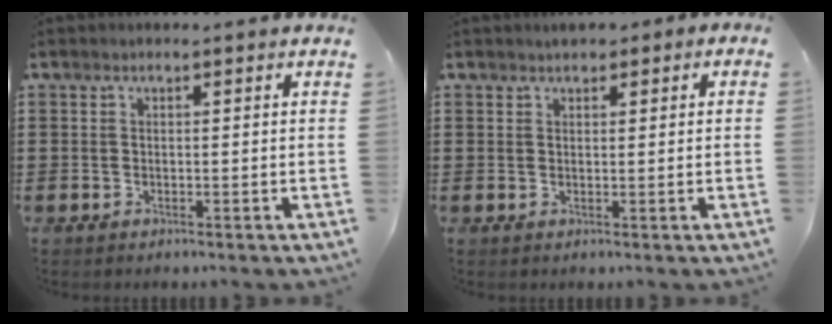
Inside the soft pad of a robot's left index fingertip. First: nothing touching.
{"total": 1.0, "force": [0.7, 0.6, 0.4], "torque": [-0.009, 0.006, 0.013]}